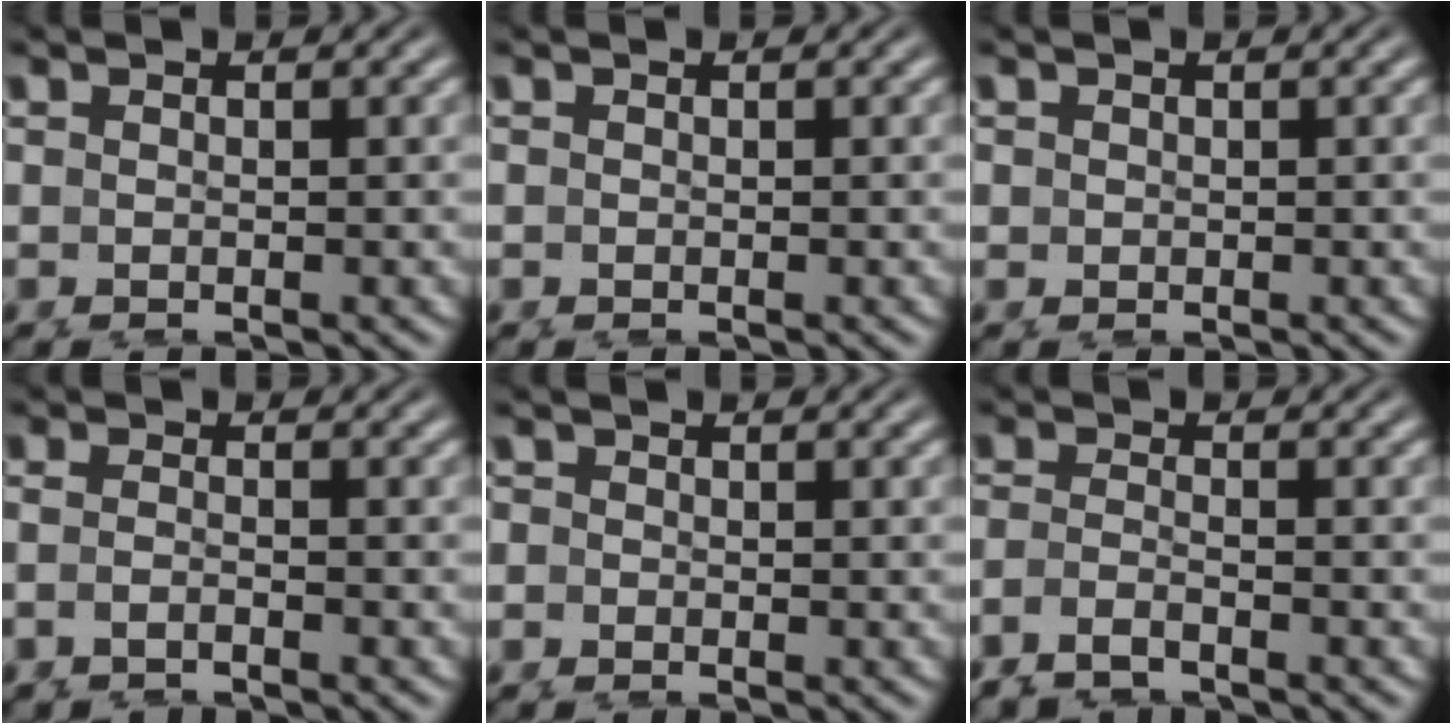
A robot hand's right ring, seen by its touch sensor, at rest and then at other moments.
{"total": 0.0}
{"total": 0.9, "force": [0.1, 0.9, -0.1], "torque": [0.004, 0.002, -0.002]}
{"total": 2.3, "force": [-1.0, 1.5, 1.3], "torque": [-0.038, -0.012, -0.012]}
{"total": 0.7, "force": [-0.1, 0.6, -0.3], "torque": [0.012, 0.001, -0.008]}
{"total": 4.2, "force": [-1.8, 3.3, 1.8], "torque": [-0.059, -0.019, -0.024]}